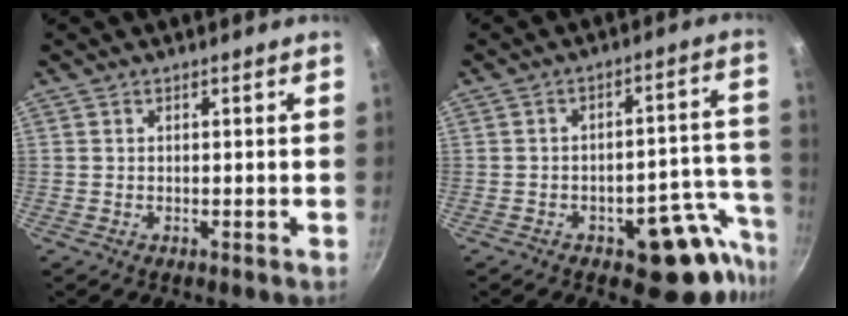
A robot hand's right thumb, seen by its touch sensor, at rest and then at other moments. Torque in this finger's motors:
{"motor_torque": [3.14, 1.88, 0.54, -0.81, 0.00]}